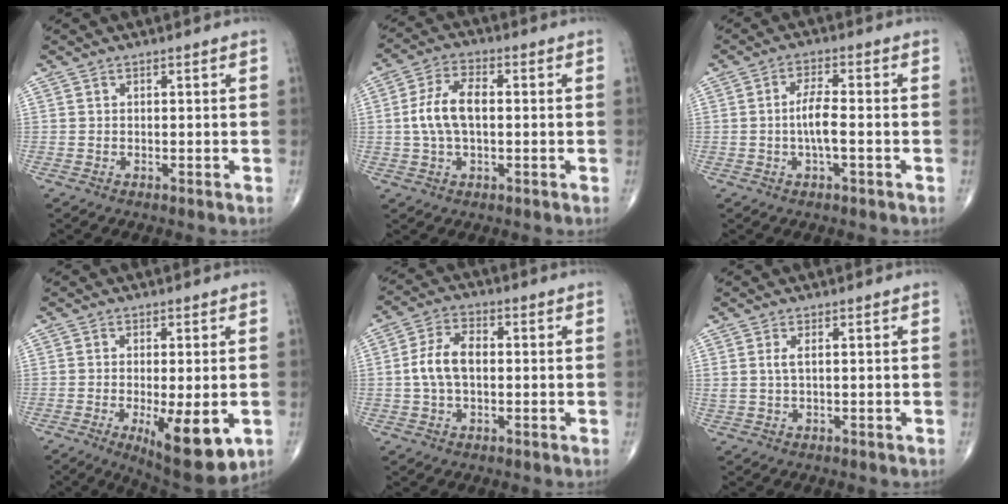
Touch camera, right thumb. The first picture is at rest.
{"total": 8.5, "force": [0.1, 4.4, 7.2], "torque": [-0.146, 0.017, -0.003]}
{"total": 4.7, "force": [-0.9, 1.1, 4.5], "torque": [-0.096, 0.012, -0.019]}
{"total": 11.7, "force": [-3.5, 3.6, 10.5], "torque": [-0.153, -0.023, -0.043]}
{"total": 7.4, "force": [-0.1, 4.4, 5.9], "torque": [-0.117, 0.018, -0.007]}
{"total": 1.7, "force": [0.5, 0.5, 1.5], "torque": [-0.040, 0.006, 0.016]}